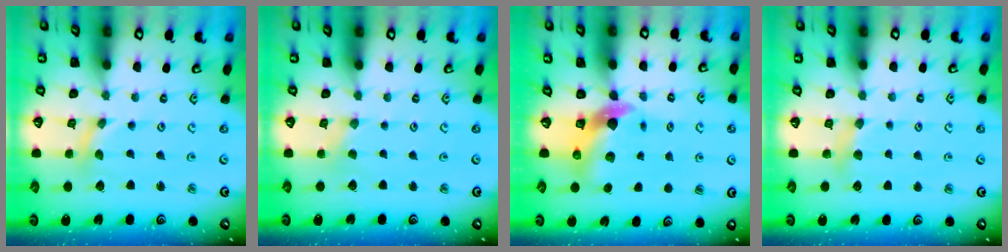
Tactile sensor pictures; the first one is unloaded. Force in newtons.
{"total": 0.0}
{"total": 6.9, "press": 6.9, "slide": 1.0}
{"total": 5.4, "press": 5.4, "slide": 0.5}